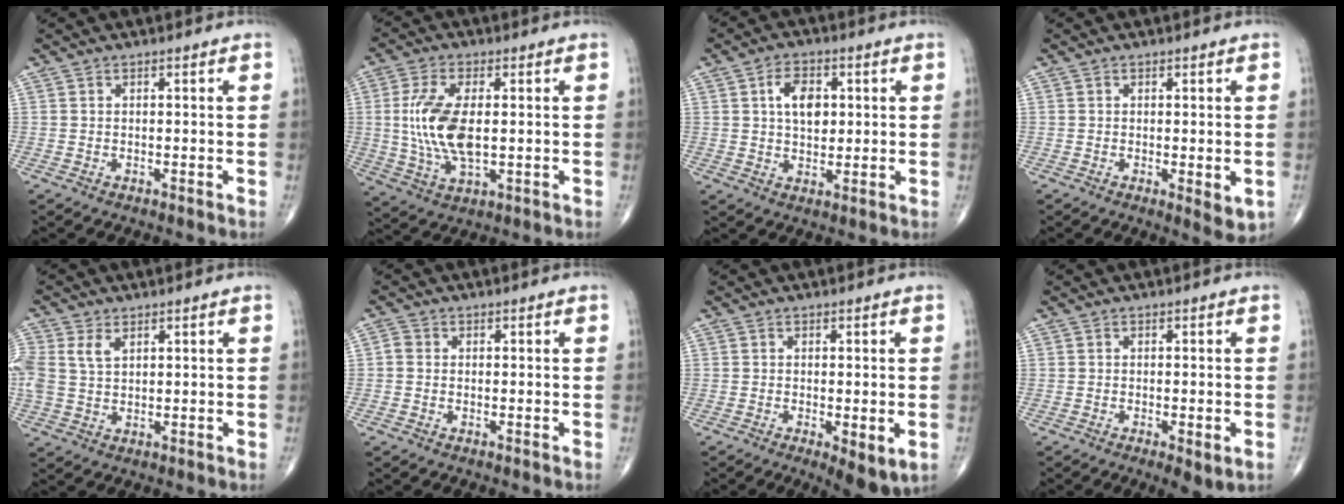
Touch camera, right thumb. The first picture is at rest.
{"total": 12.2, "force": [0.5, 5.7, 10.8], "torque": [-0.227, -0.008, 0.013]}
{"total": 7.0, "force": [1.7, 4.4, 5.2], "torque": [-0.067, -0.003, 0.027]}
{"total": 3.9, "force": [-0.8, 1.3, 3.6], "torque": [-0.049, -0.012, -0.007]}
{"total": 5.3, "force": [2.0, 3.2, 3.6], "torque": [-0.085, 0.004, 0.045]}
{"total": 1.3, "force": [-0.2, 1.1, 0.7], "torque": [-0.009, 0.002, -0.009]}
{"total": 6.2, "force": [-2.0, 1.9, 5.6], "torque": [-0.084, -0.019, -0.028]}
{"total": 4.2, "force": [-1.5, 1.2, 3.7], "torque": [-0.062, -0.010, -0.020]}